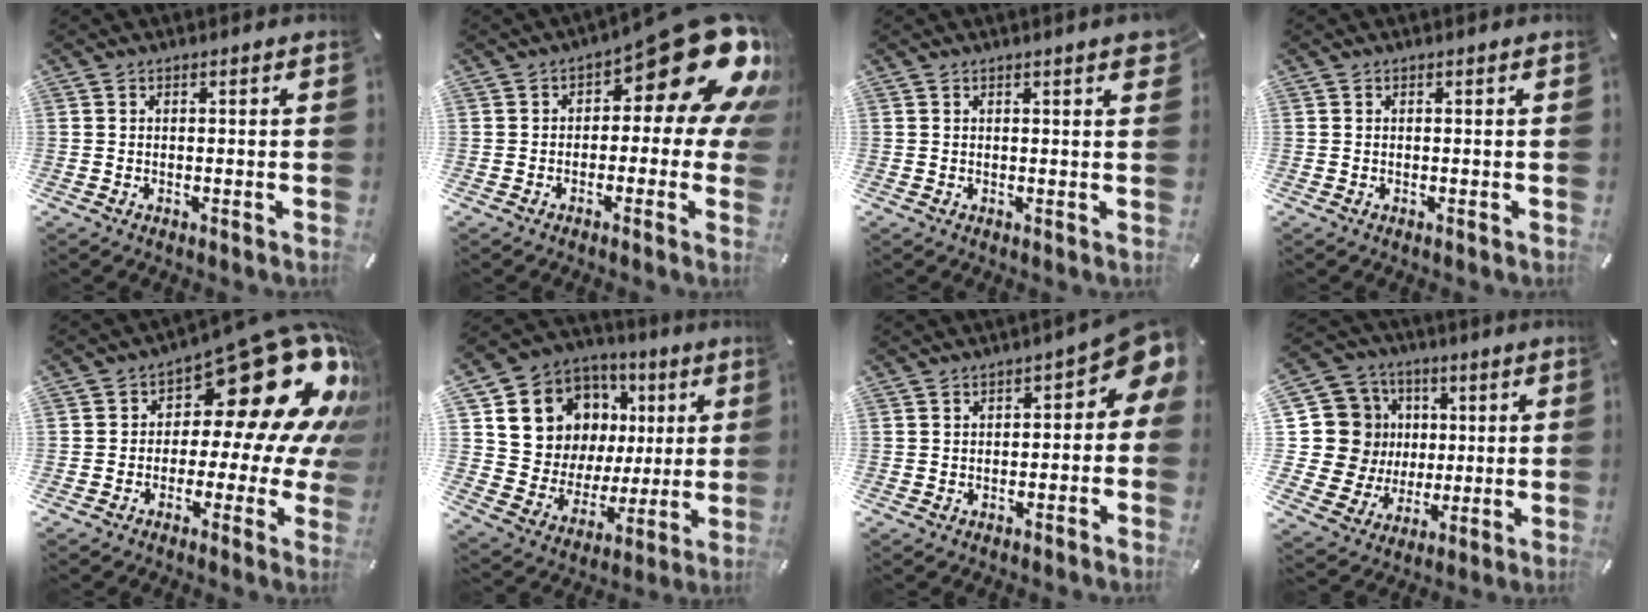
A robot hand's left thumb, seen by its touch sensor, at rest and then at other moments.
{"total": 19.9, "force": [8.8, 7.8, 16.0], "torque": [-0.201, -0.054, 0.147]}
{"total": 2.2, "force": [1.1, 0.3, 1.8], "torque": [-0.029, -0.001, 0.017]}
{"total": 0.0}
{"total": 23.2, "force": [9.9, 10.6, 18.1], "torque": [-0.250, -0.080, 0.165]}
{"total": 12.4, "force": [5.6, 10.6, 3.2], "torque": [-0.068, -0.048, 0.116]}
{"total": 6.8, "force": [1.4, 3.6, 5.6], "torque": [-0.076, -0.015, 0.019]}
{"total": 18.1, "force": [1.4, 16.9, 6.1], "torque": [-0.107, -0.007, 0.051]}